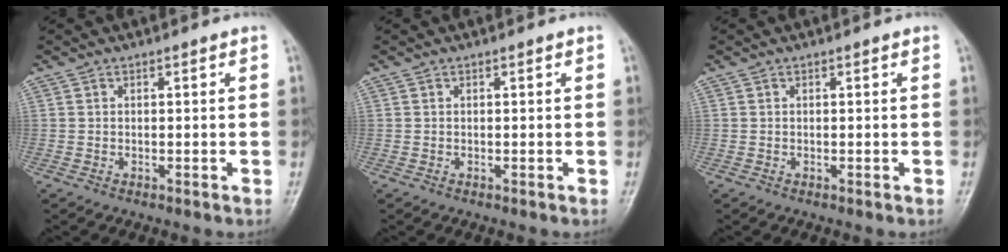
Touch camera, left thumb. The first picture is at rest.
{"total": 0.0}
{"total": 0.0}